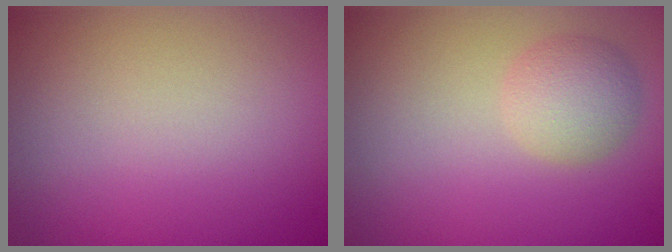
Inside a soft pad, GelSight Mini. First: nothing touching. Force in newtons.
{"total": 2.8, "press": 2.8, "slide": 0.1}